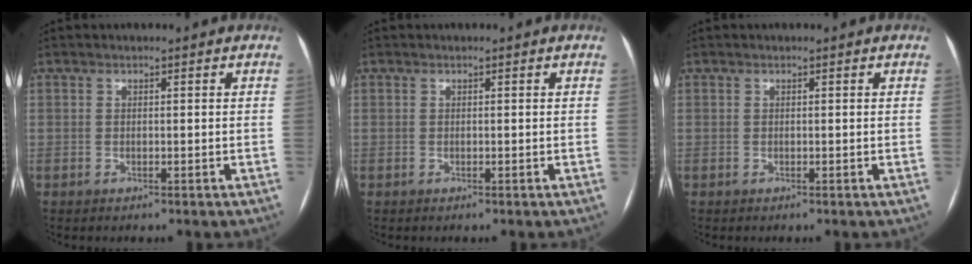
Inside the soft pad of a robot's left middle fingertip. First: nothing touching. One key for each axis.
{"total": 0.0}
{"total": 0.0}